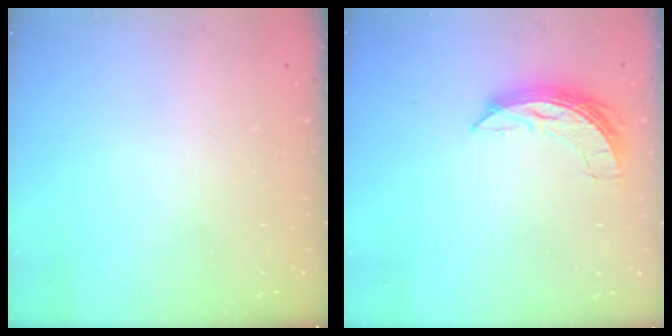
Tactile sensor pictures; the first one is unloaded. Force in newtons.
{"total": 7.6, "press": 7.5, "slide": 1.1}